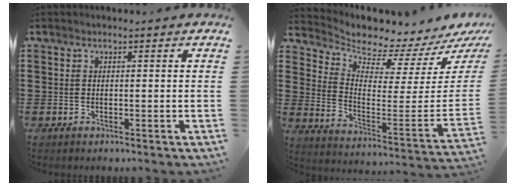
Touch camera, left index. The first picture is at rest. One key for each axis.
{"total": 3.4, "fx": 3.3, "fy": 0.0, "fz": 0.7, "tx": -0.035, "ty": -0.062, "tz": 0.049}